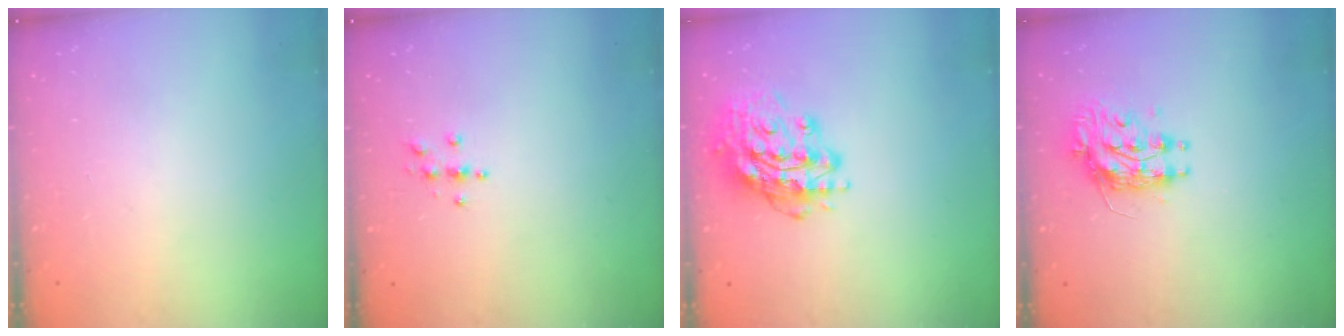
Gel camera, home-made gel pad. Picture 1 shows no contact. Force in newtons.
{"total": 3.9, "press": 3.8, "slide": 0.4}
{"total": 15.5, "press": 15.5, "slide": 1.5}
{"total": 9.2, "press": 9.2, "slide": 0.7}